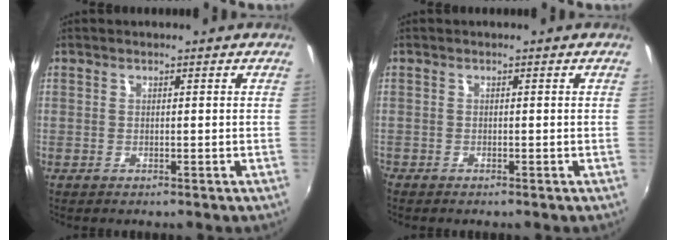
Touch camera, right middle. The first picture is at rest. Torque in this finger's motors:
{"motor_torque": [1.06, -1.08, 0.49, 0.17]}